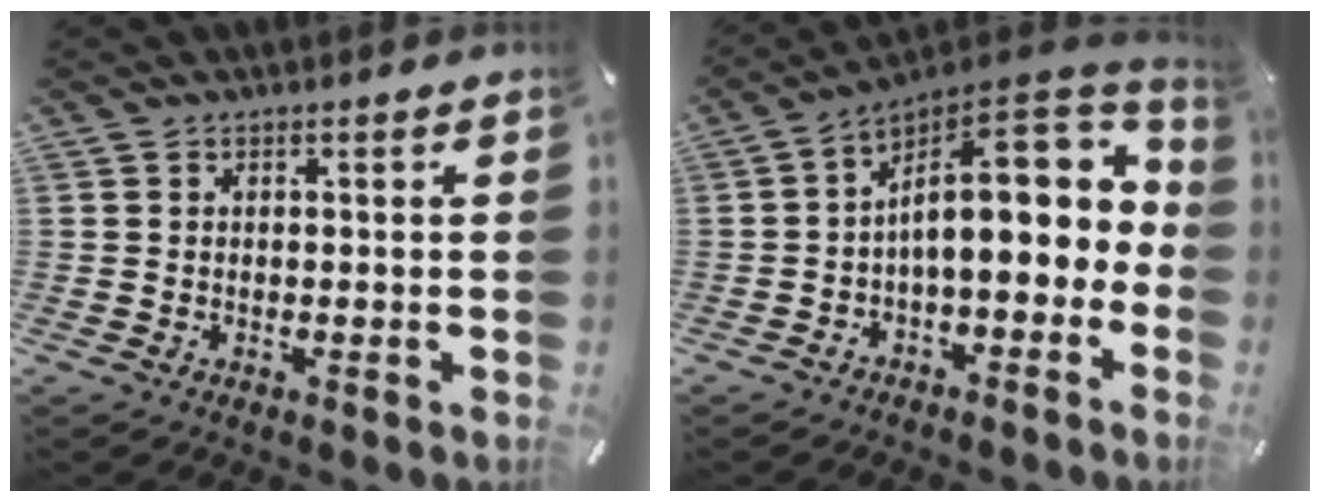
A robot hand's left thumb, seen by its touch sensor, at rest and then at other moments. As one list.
[{"total": 17.0, "force": [2.4, 8.1, 14.7], "torque": [-0.214, -0.028, 0.040]}]